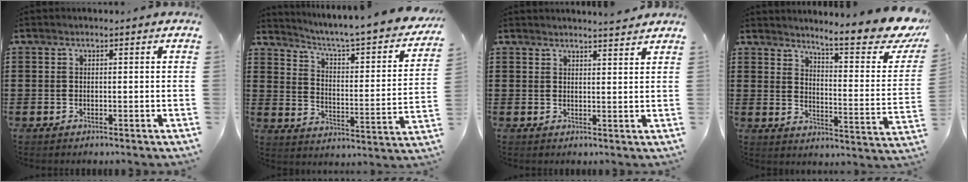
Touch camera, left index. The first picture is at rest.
{"total": 4.0, "force": [3.4, -0.2, 2.1], "torque": [-0.062, -0.040, 0.044]}
{"total": 2.4, "force": [2.4, -0.4, 0.0], "torque": [-0.008, -0.006, 0.045]}
{"total": 9.6, "force": [8.0, 0.3, 5.4], "torque": [-0.093, -0.064, 0.126]}